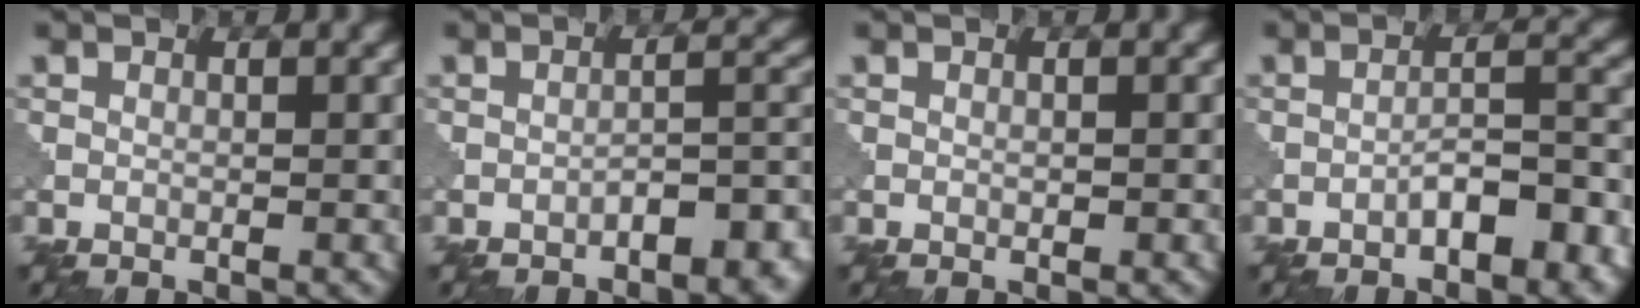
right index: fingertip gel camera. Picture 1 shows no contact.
{"total": 4.8, "force": [-3.0, 1.8, 3.3], "torque": [-0.039, 0.013, -0.040]}
{"total": 0.0}
{"total": 4.2, "force": [-2.4, 1.4, 3.2], "torque": [-0.048, 0.014, -0.038]}